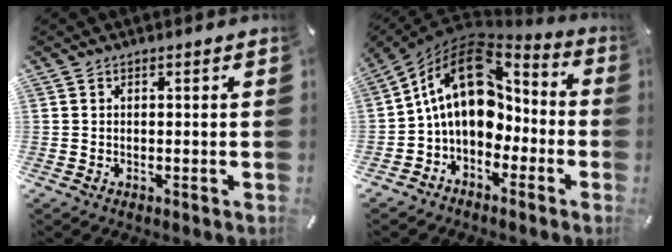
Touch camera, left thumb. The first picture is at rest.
{"total": 16.7, "force": [1.8, 12.0, 11.4], "torque": [-0.205, -0.002, 0.032]}